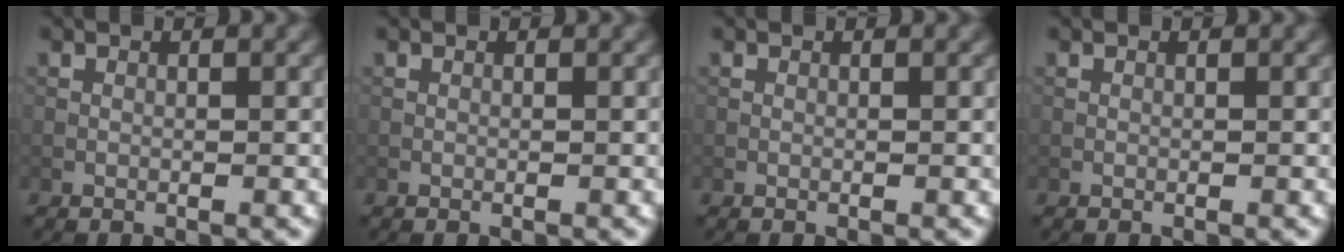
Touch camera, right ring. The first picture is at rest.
{"total": 0.0}
{"total": 0.0}
{"total": 0.0}